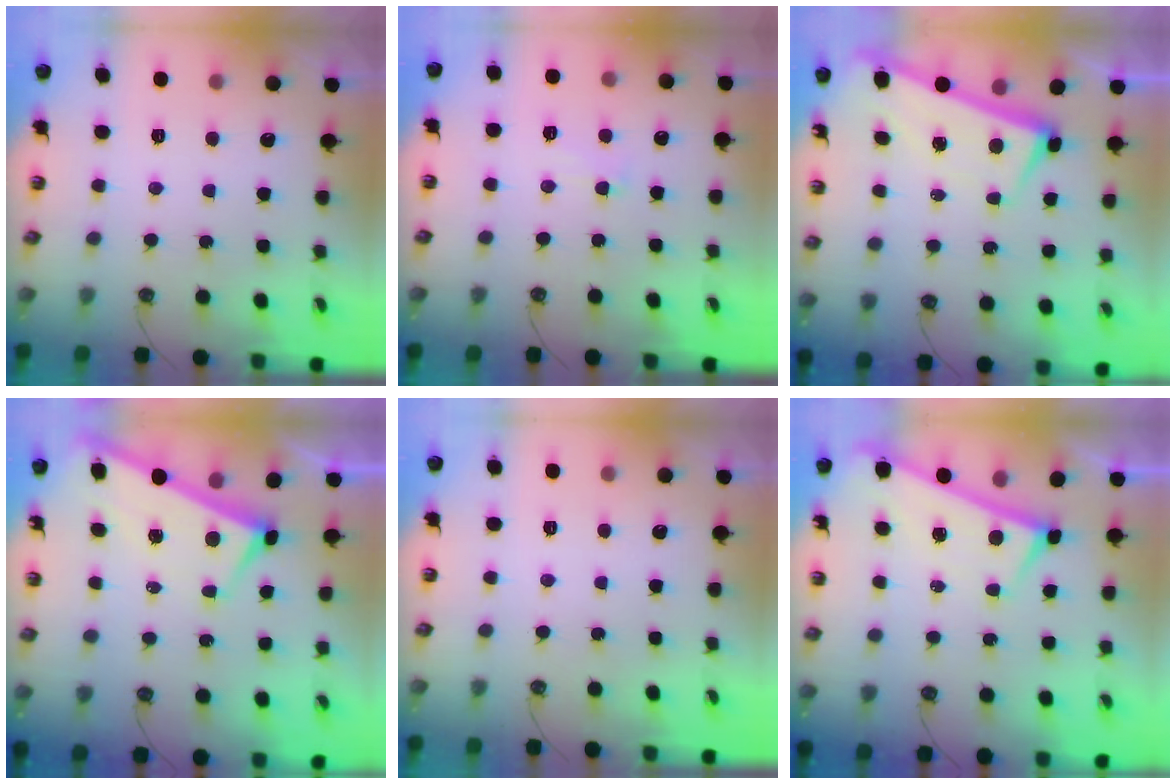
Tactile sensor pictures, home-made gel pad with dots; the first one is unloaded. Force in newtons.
{"total": 0.6, "press": 0.0, "slide": 0.6}
{"total": 1.6, "press": 0.6, "slide": 1.4}
{"total": 3.2, "press": 3.1, "slide": 0.7}
{"total": 0.8, "press": 0.8, "slide": 0.1}
{"total": 0.0}